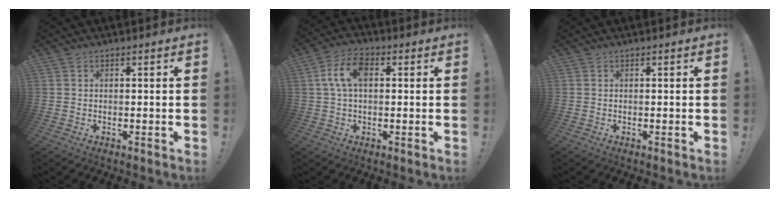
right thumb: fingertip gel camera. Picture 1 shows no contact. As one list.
[{"total": 8.9, "force": [1.7, 5.3, 6.9], "torque": [-0.127, 0.008, 0.032]}, {"total": 0.0}]